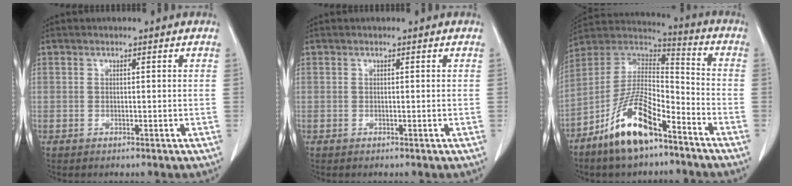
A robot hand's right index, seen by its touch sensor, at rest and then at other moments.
{"total": 0.0}
{"total": 14.5, "force": [-9.0, 4.3, 10.5], "torque": [-0.203, 0.007, -0.165]}